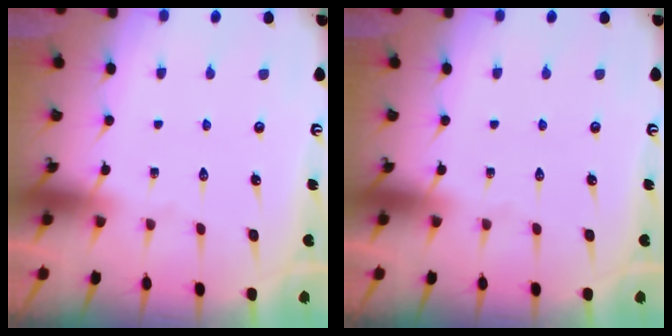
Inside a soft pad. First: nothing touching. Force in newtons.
{"total": 0.0}